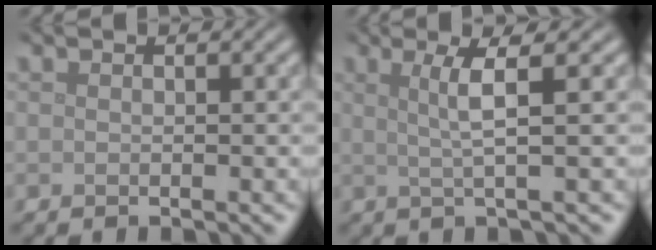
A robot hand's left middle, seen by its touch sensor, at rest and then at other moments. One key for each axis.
{"total": 3.1, "fx": 0.9, "fy": 0.4, "fz": 2.9, "tx": -0.053, "ty": 0.001, "tz": 0.015}